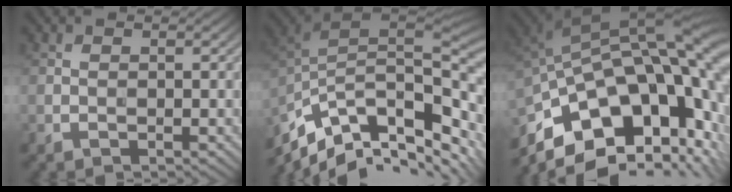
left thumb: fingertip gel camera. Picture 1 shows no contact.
{"total": 15.5, "force": [-6.9, 6.4, 12.4], "torque": [-0.270, -0.015, -0.102]}
{"total": 18.4, "force": [-6.2, 9.6, 14.4], "torque": [-0.253, -0.013, -0.092]}